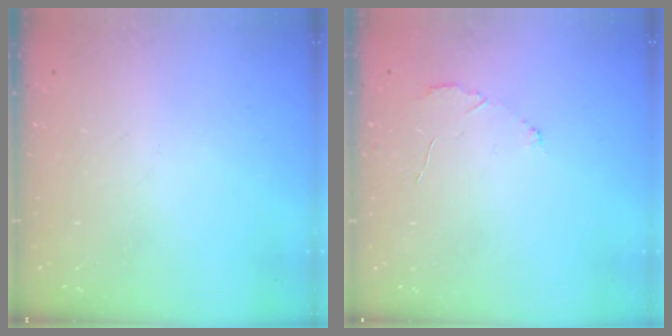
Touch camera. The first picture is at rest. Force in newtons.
{"total": 3.0, "press": 3.0, "slide": 0.3}